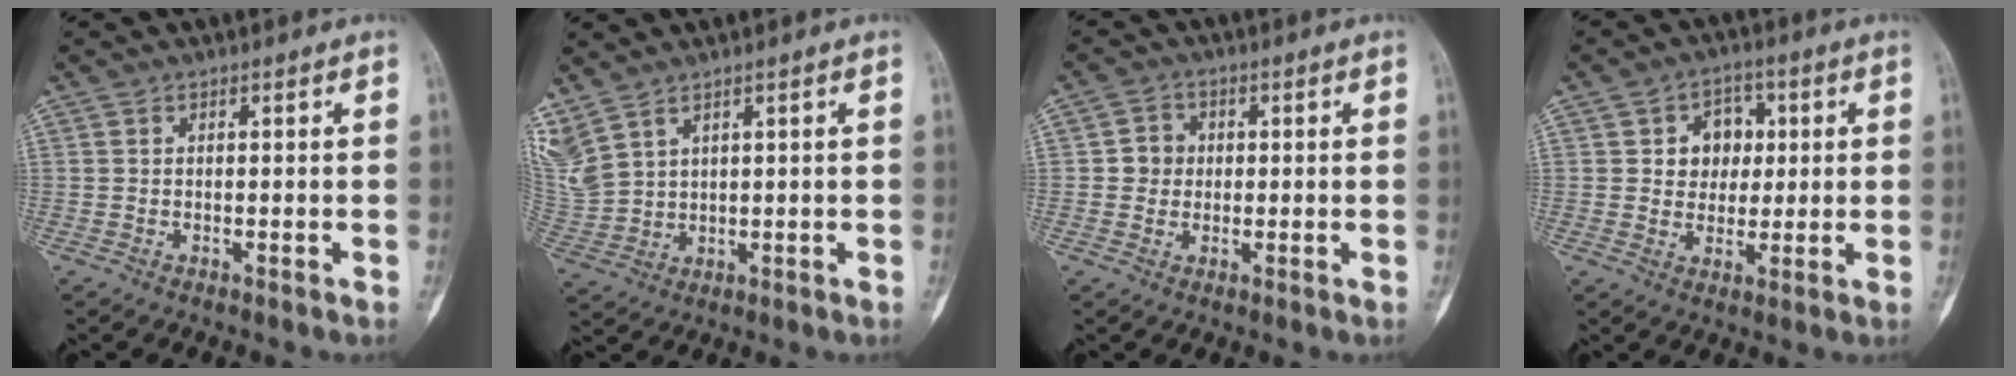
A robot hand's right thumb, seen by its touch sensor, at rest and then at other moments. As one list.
[{"total": 9.2, "force": [5.9, 4.9, 5.1], "torque": [-0.133, -0.014, 0.144]}, {"total": 3.9, "force": [0.2, 3.7, 1.3], "torque": [0.002, 0.007, -0.002]}, {"total": 7.4, "force": [1.5, 6.2, 3.9], "torque": [-0.014, 0.002, 0.020]}]